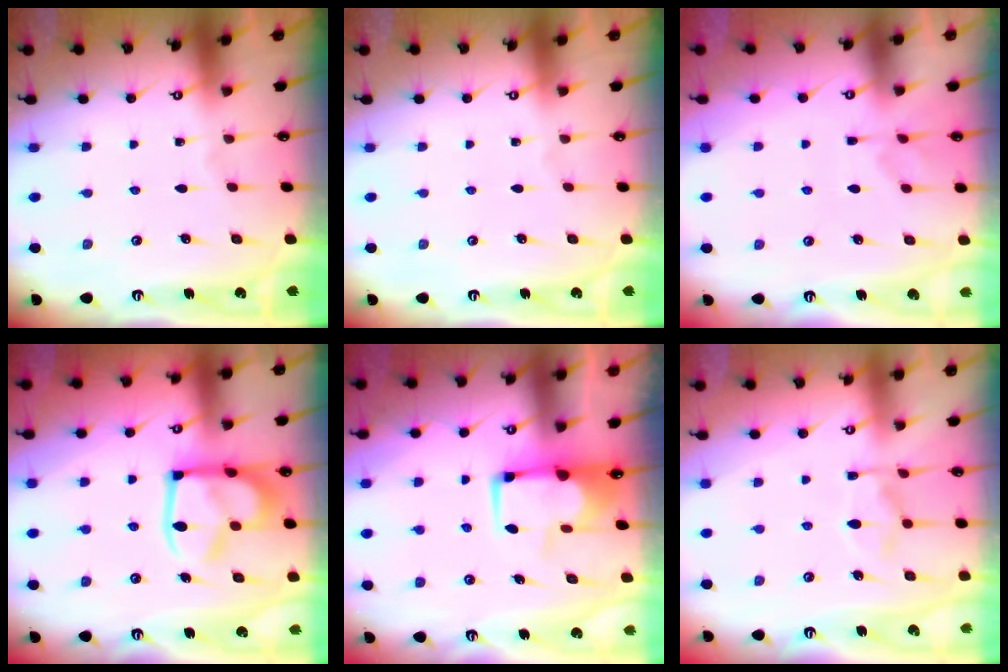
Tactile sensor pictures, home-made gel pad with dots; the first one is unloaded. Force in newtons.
{"total": 0.0}
{"total": 3.9, "press": 3.8, "slide": 1.2}
{"total": 15.1, "press": 15.0, "slide": 1.7}
{"total": 1.7, "press": 1.4, "slide": 0.8}
{"total": 9.2, "press": 9.2, "slide": 1.2}